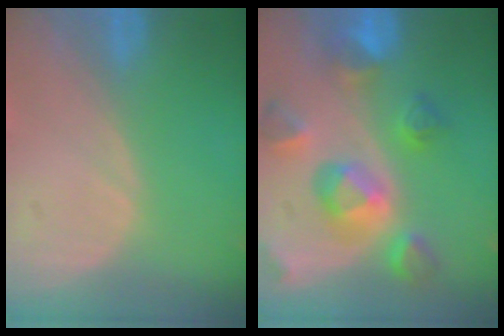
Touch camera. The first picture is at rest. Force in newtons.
{"total": 10.2, "press": 9.0, "slide": 4.8}